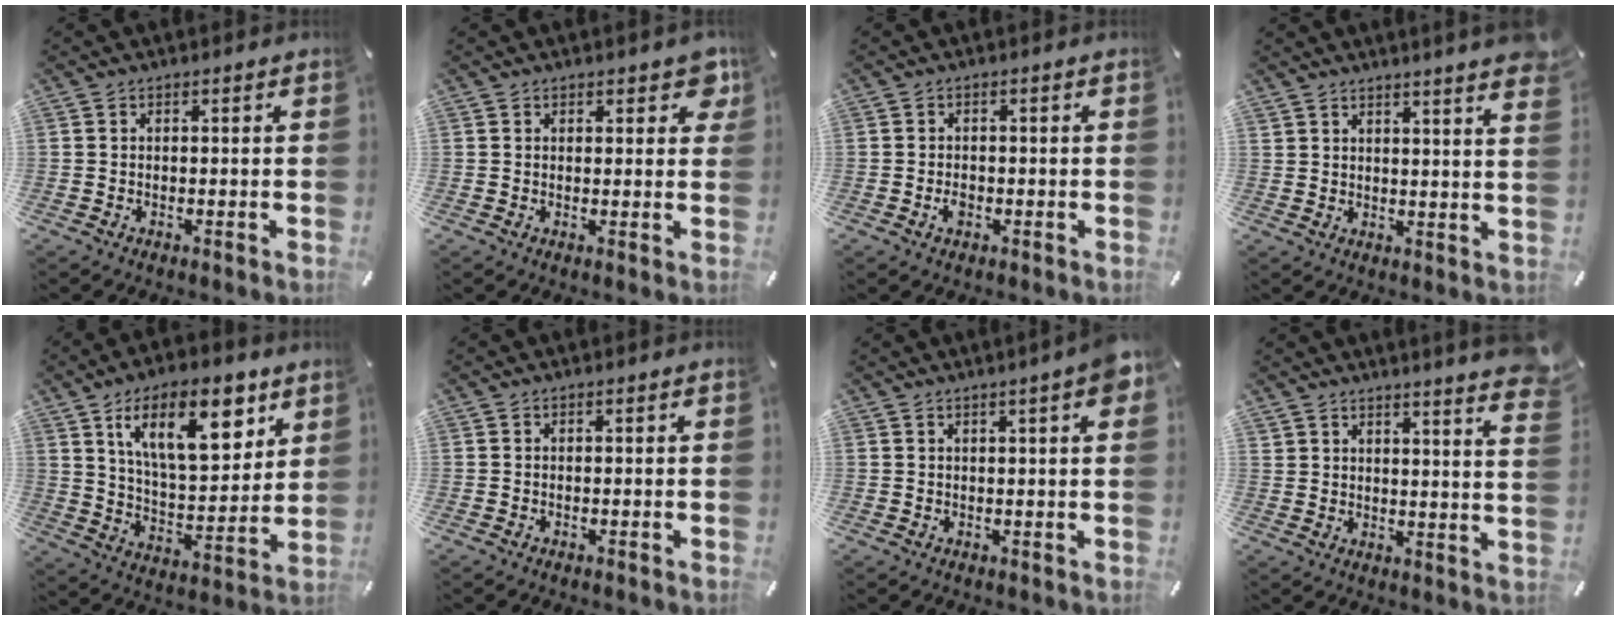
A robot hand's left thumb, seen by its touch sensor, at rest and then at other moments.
{"total": 4.2, "force": [2.3, 2.4, 2.6], "torque": [-0.016, -0.006, 0.033]}
{"total": 1.8, "force": [-0.7, 1.2, 1.2], "torque": [-0.022, 0.002, -0.012]}
{"total": 4.7, "force": [4.1, 0.2, 2.4], "torque": [-0.034, -0.027, 0.069]}
{"total": 19.3, "force": [10.1, 8.9, 13.8], "torque": [-0.212, -0.034, 0.167]}
{"total": 0.0}
{"total": 4.6, "force": [2.1, 0.7, 4.0], "torque": [-0.063, -0.005, 0.032]}
{"total": 5.4, "force": [4.9, 0.5, 2.2], "torque": [-0.035, -0.041, 0.086]}